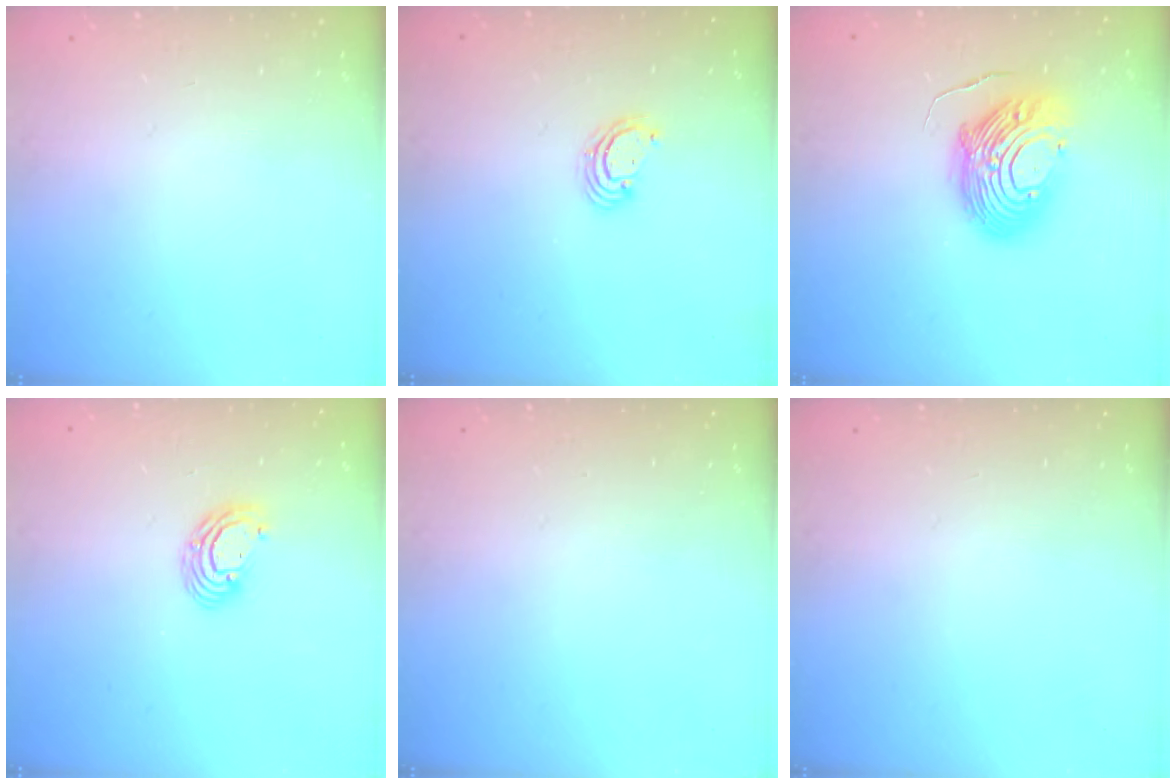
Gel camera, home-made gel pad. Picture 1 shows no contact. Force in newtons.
{"total": 3.2, "press": 3.2, "slide": 0.3}
{"total": 14.9, "press": 14.9, "slide": 1.5}
{"total": 6.5, "press": 6.5, "slide": 0.2}
{"total": 0.0}
{"total": 0.0}